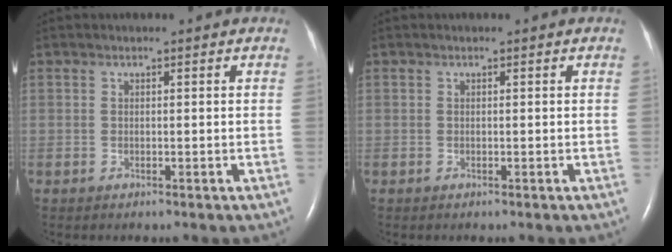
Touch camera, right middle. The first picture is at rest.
{"total": 0.0}